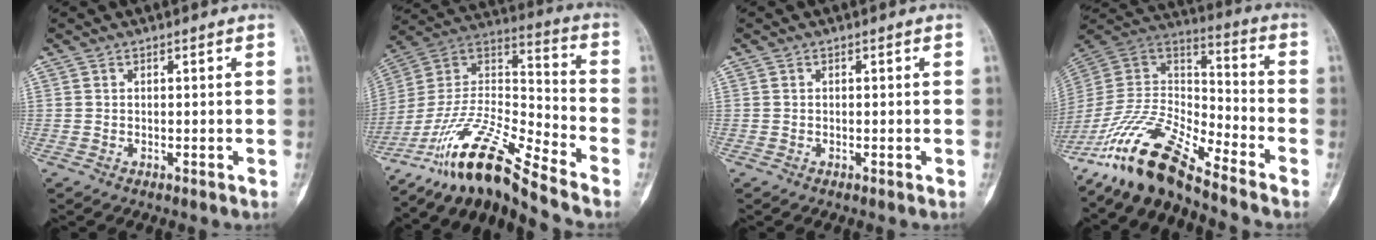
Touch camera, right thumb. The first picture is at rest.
{"total": 17.1, "force": [-13.8, 1.6, 9.9], "torque": [-0.200, 0.087, -0.260]}
{"total": 0.0}
{"total": 16.1, "force": [-13.0, 3.6, 8.8], "torque": [-0.165, 0.083, -0.257]}